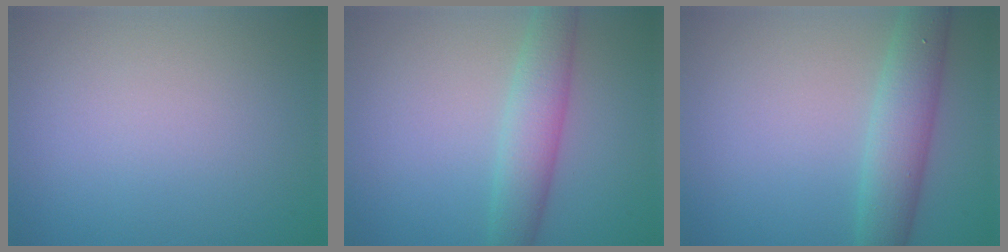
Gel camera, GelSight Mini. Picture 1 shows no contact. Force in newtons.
{"total": 4.0, "press": 4.0, "slide": 0.1}
{"total": 4.8, "press": 4.8, "slide": 0.2}